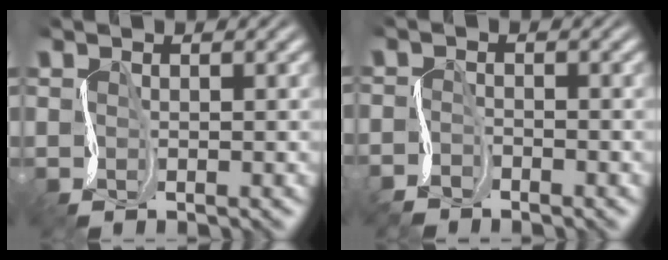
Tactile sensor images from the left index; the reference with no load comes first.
{"total": 2.3, "force": [-2.3, 0.4, 0.0], "torque": [-0.007, 0.000, -0.054]}